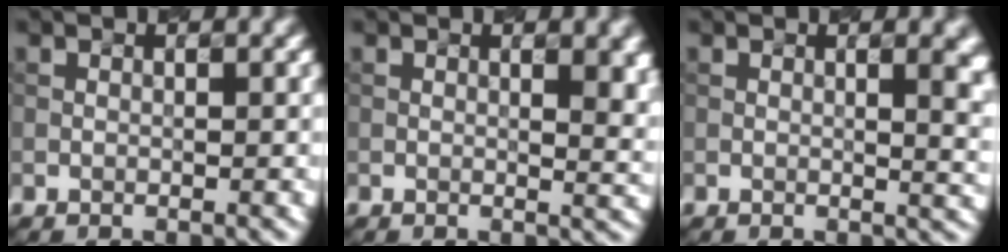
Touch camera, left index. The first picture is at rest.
{"total": 5.1, "force": [1.5, 2.2, 4.3], "torque": [-0.025, 0.006, 0.026]}
{"total": 5.5, "force": [1.4, 2.5, 4.7], "torque": [-0.021, 0.009, 0.022]}